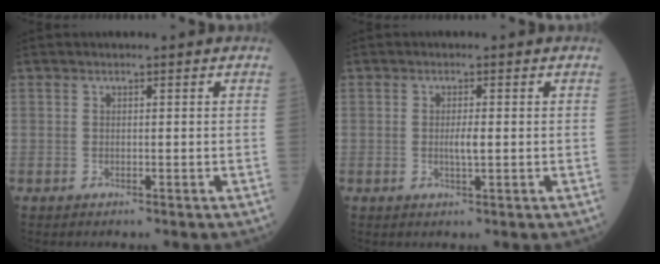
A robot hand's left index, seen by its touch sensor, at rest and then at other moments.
{"total": 2.0, "force": [-0.1, 0.3, 2.0], "torque": [-0.040, -0.002, 0.001]}